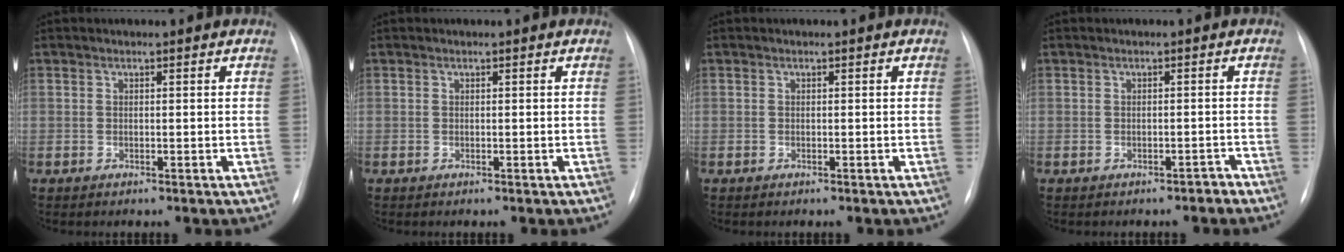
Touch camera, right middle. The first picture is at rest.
{"total": 0.0}
{"total": 0.0}
{"total": 1.3, "force": [-1.2, 0.4, 0.4], "torque": [-0.002, 0.001, -0.015]}